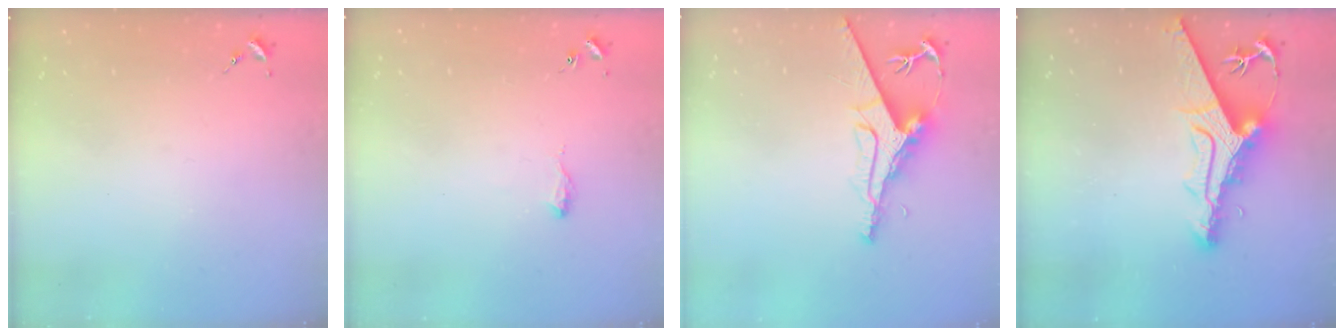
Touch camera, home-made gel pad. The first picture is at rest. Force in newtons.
{"total": 6.3, "press": 6.2, "slide": 0.8}
{"total": 9.4, "press": 9.4, "slide": 0.9}
{"total": 13.2, "press": 13.1, "slide": 1.5}